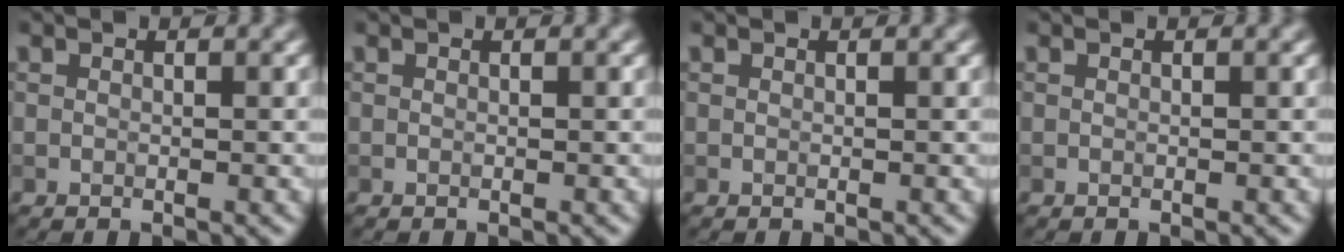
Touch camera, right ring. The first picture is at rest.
{"total": 0.0}
{"total": 0.0}
{"total": 0.0}